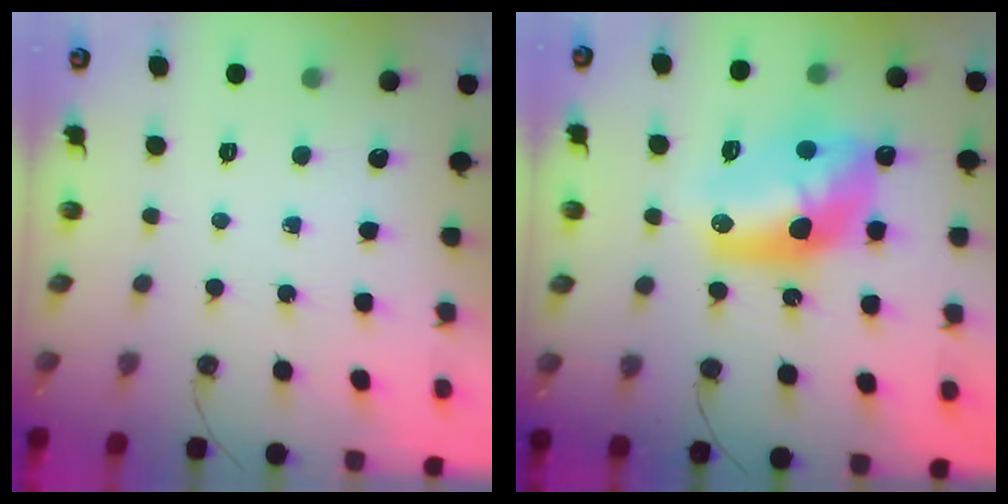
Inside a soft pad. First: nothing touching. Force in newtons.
{"total": 15.9, "press": 15.9, "slide": 1.2}